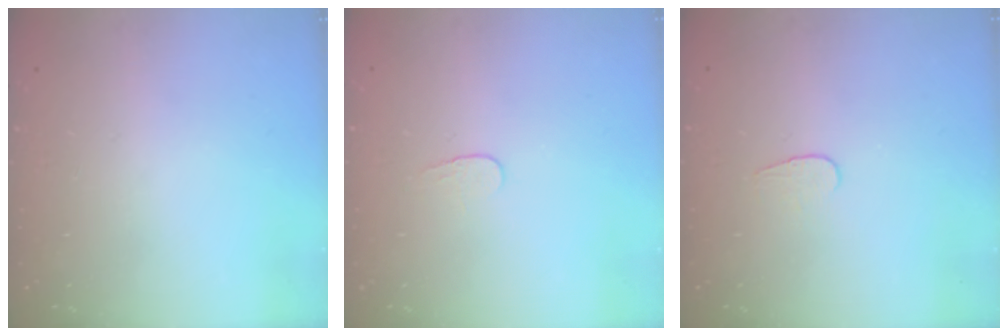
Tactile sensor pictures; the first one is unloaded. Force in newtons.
{"total": 3.5, "press": 3.4, "slide": 0.4}
{"total": 3.8, "press": 3.8, "slide": 0.4}